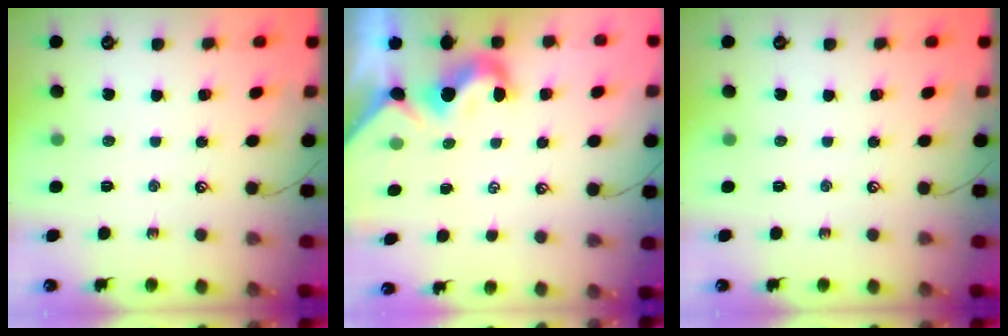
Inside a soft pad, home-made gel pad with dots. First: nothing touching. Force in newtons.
{"total": 1.9, "press": 1.8, "slide": 0.6}
{"total": 0.0}